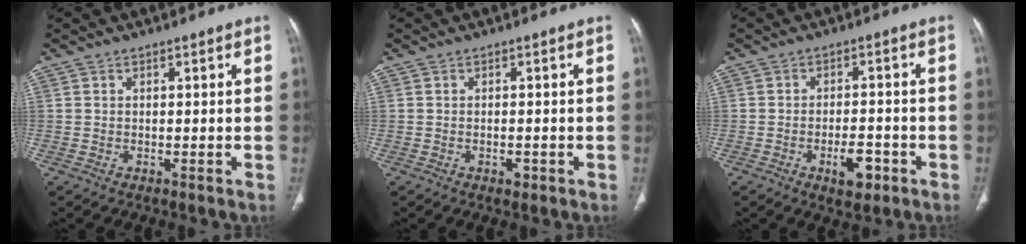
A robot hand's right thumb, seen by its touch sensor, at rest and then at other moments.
{"total": 1.3, "force": [-0.7, 0.7, 0.8], "torque": [-0.009, 0.002, -0.010]}
{"total": 5.5, "force": [-2.7, 2.6, 4.1], "torque": [-0.050, 0.012, -0.037]}